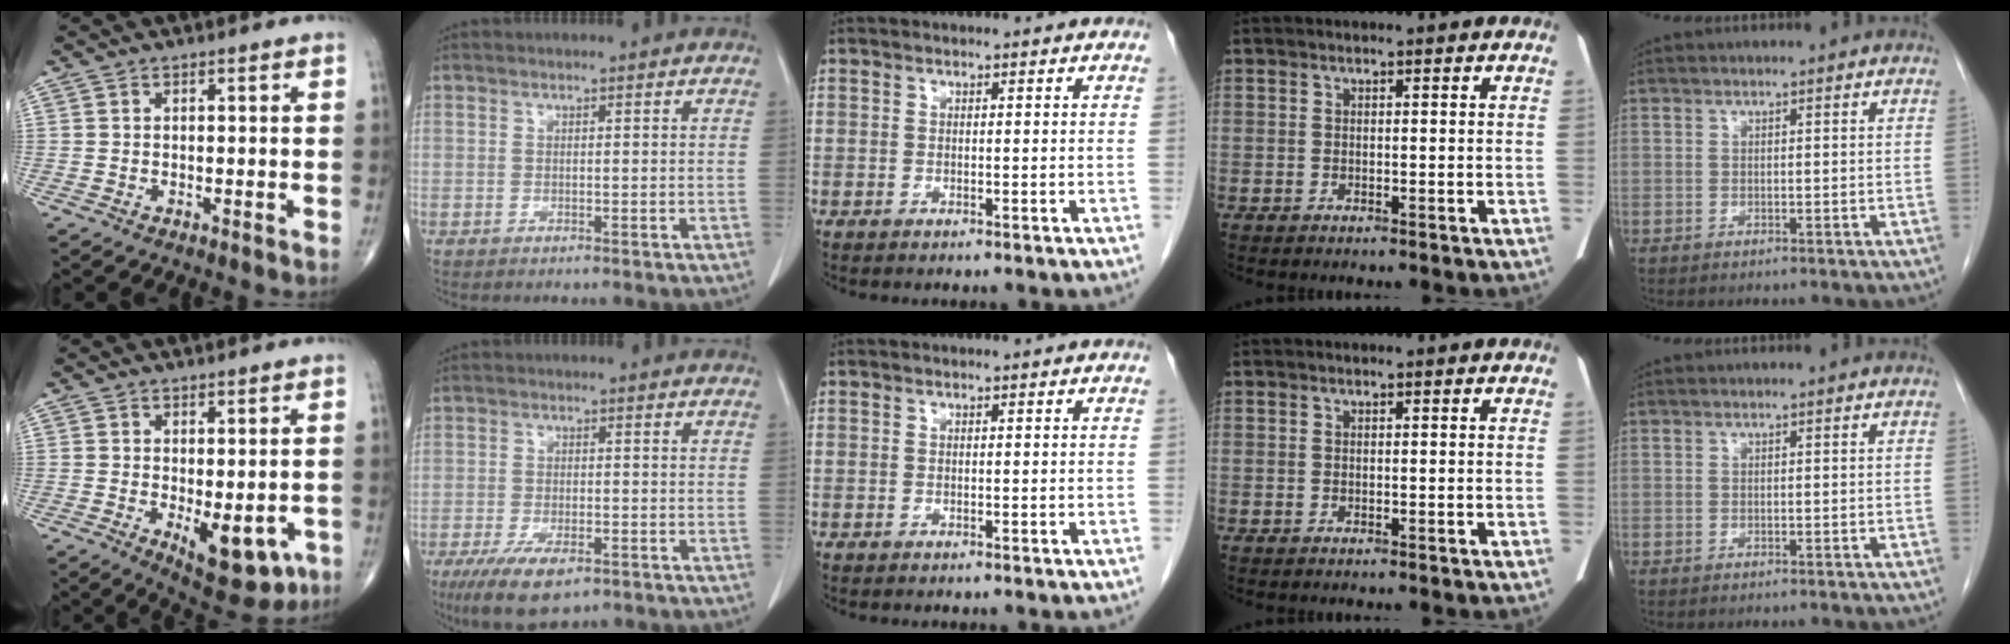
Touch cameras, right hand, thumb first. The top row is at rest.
{"thumb": {"total": 10.4, "force": [-3.1, 5.1, 8.6], "torque": [-0.092, -0.011, -0.031]}, "index": {"total": 8.1, "force": [-5.0, 3.0, 5.6], "torque": [-0.099, -0.014, -0.079]}}